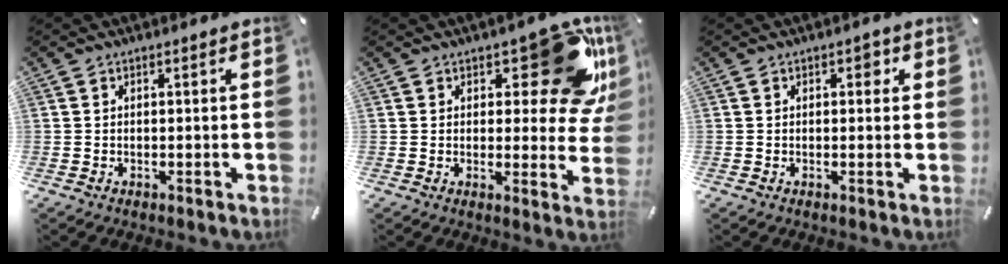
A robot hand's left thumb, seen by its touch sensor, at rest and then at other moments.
{"total": 16.7, "force": [9.2, 7.2, 11.9], "torque": [-0.128, -0.066, 0.152]}
{"total": 2.0, "force": [0.6, 1.3, 1.5], "torque": [-0.006, -0.001, 0.002]}